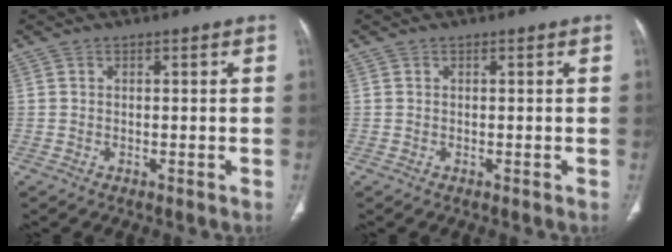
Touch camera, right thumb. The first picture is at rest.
{"total": 0.0}